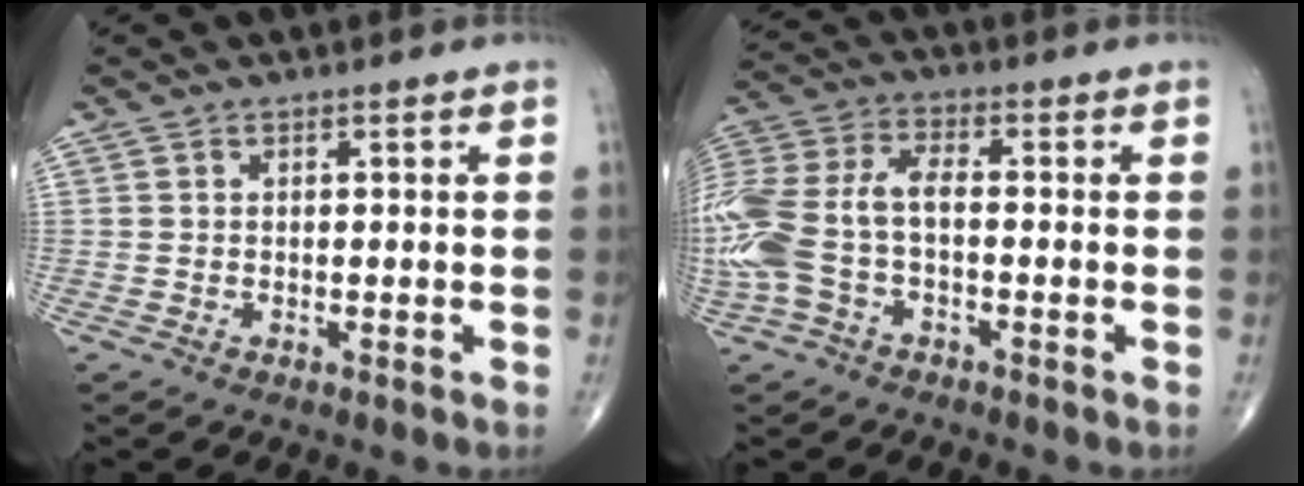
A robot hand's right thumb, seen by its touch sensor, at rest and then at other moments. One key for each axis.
{"total": 15.6, "fx": -2.7, "fy": 8.6, "fz": 12.8, "tx": -0.310, "ty": 0.028, "tz": -0.052}